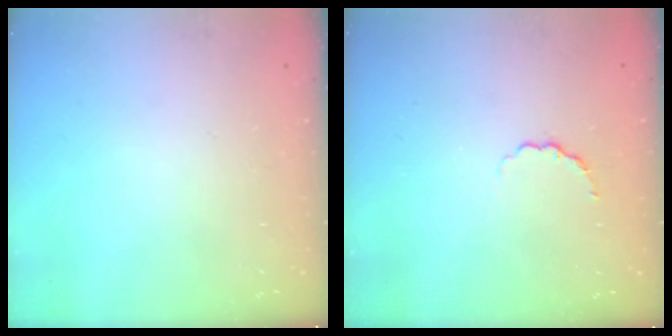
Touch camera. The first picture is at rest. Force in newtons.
{"total": 3.0, "press": 2.9, "slide": 1.0}